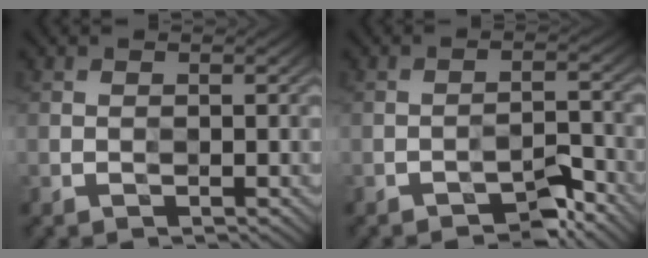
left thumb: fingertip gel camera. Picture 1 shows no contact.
{"total": 2.8, "force": [-2.8, -0.1, 0.2], "torque": [0.003, 0.014, -0.047]}